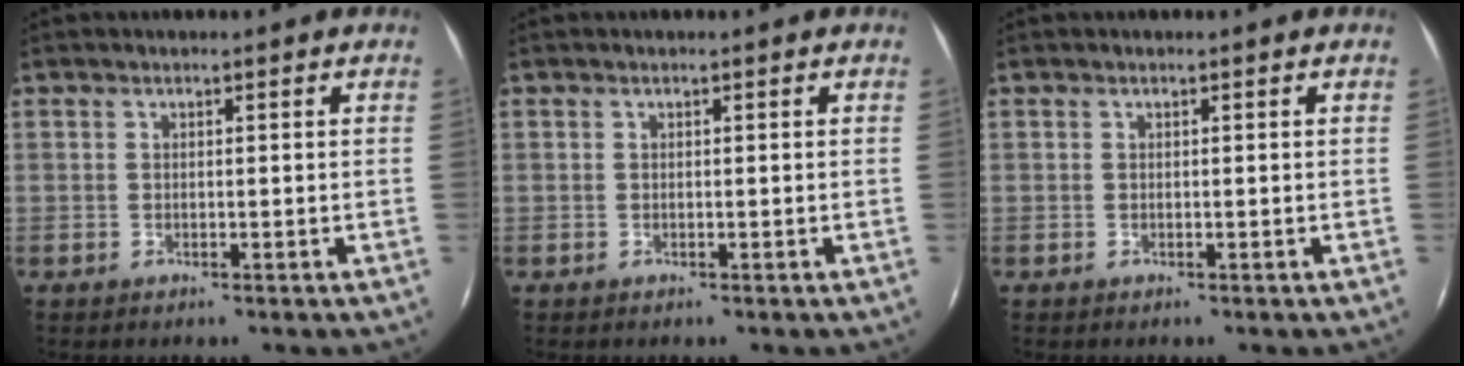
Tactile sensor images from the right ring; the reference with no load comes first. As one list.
[{"total": 0.0}, {"total": 0.0}]